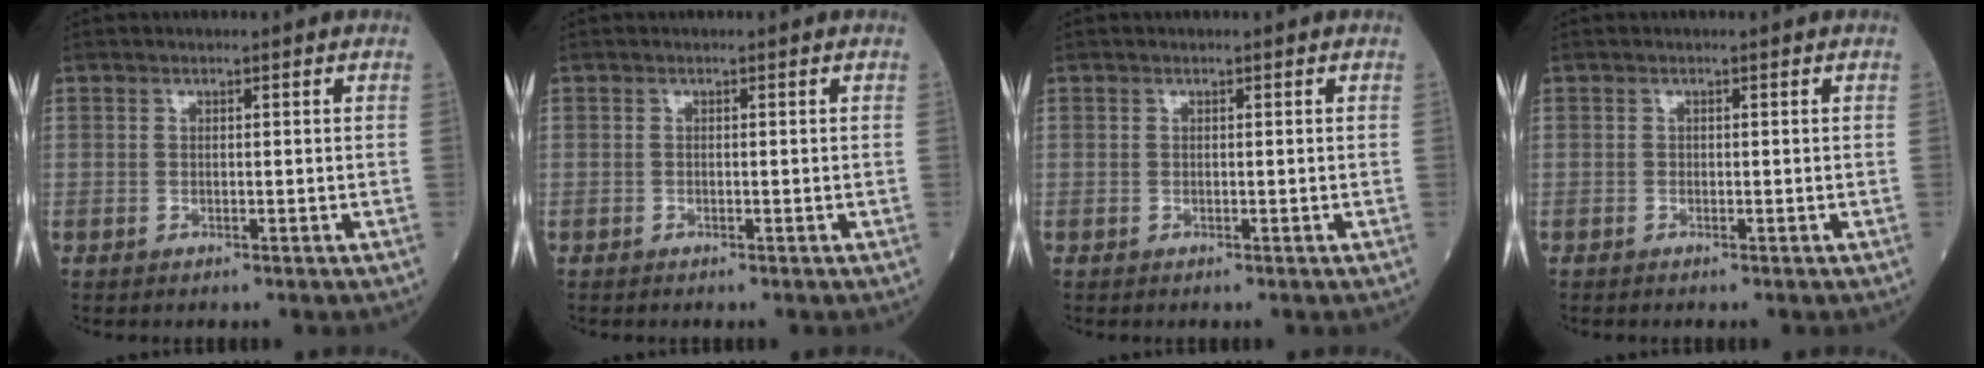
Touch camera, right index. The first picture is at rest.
{"total": 0.0}
{"total": 0.0}
{"total": 0.0}